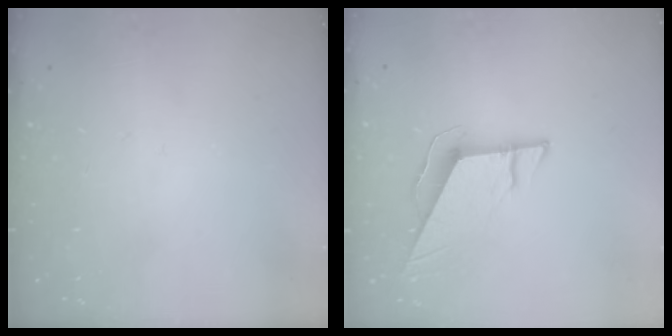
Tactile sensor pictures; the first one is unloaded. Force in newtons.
{"total": 9.2, "press": 9.2, "slide": 0.4}